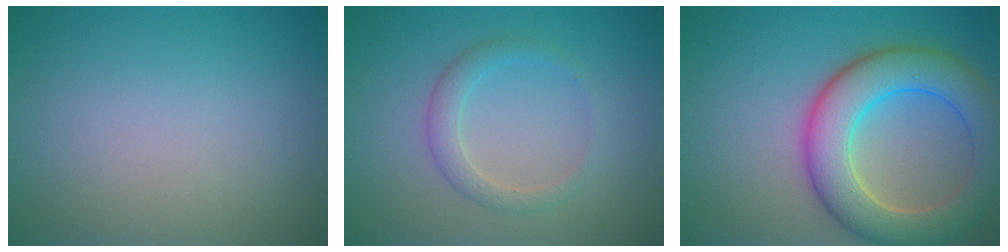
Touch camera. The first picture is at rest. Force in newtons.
{"total": 2.1, "press": 2.1, "slide": 0.2}
{"total": 8.3, "press": 8.3, "slide": 0.5}